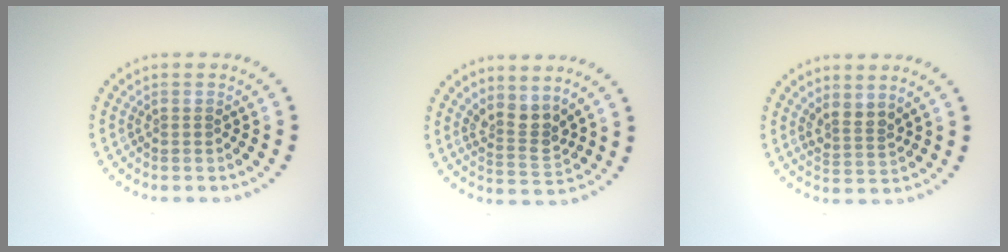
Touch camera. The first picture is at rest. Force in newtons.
{"total": 2.8, "press": 2.1, "slide": 1.9}
{"total": 2.1, "press": 1.5, "slide": 1.5}